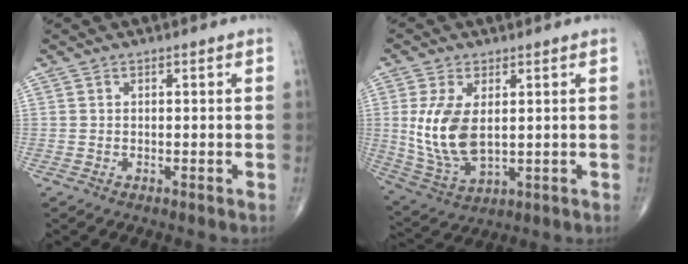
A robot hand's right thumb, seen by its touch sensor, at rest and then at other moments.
{"total": 11.6, "force": [1.4, 6.2, 9.7], "torque": [-0.196, -0.014, 0.042]}